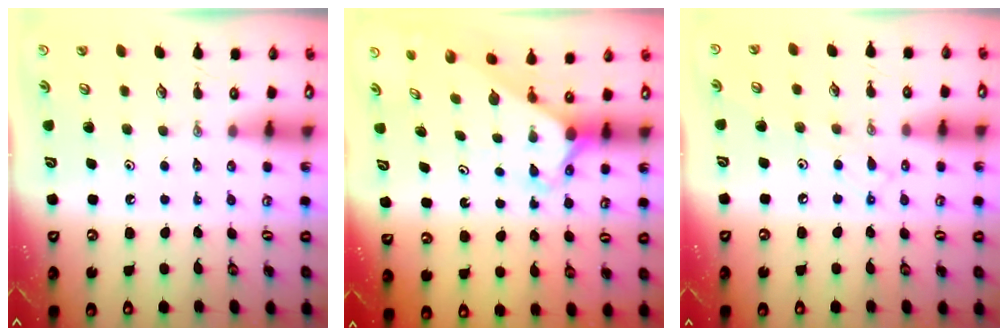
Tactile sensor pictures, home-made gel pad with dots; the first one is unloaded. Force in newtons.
{"total": 2.4, "press": 2.4, "slide": 0.2}
{"total": 8.9, "press": 8.9, "slide": 0.7}